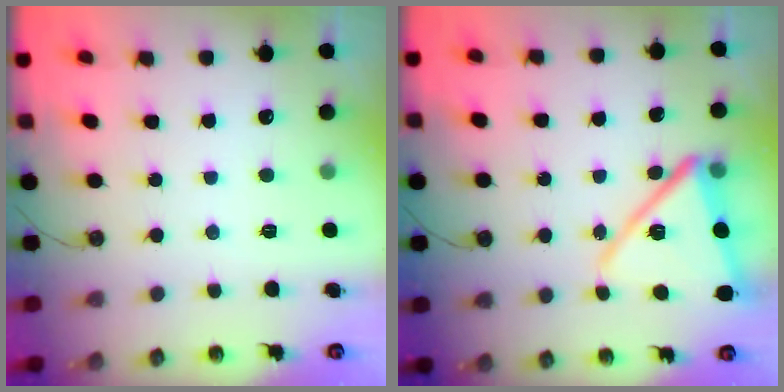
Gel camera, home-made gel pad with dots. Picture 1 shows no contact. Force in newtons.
{"total": 16.0, "press": 16.0, "slide": 1.0}